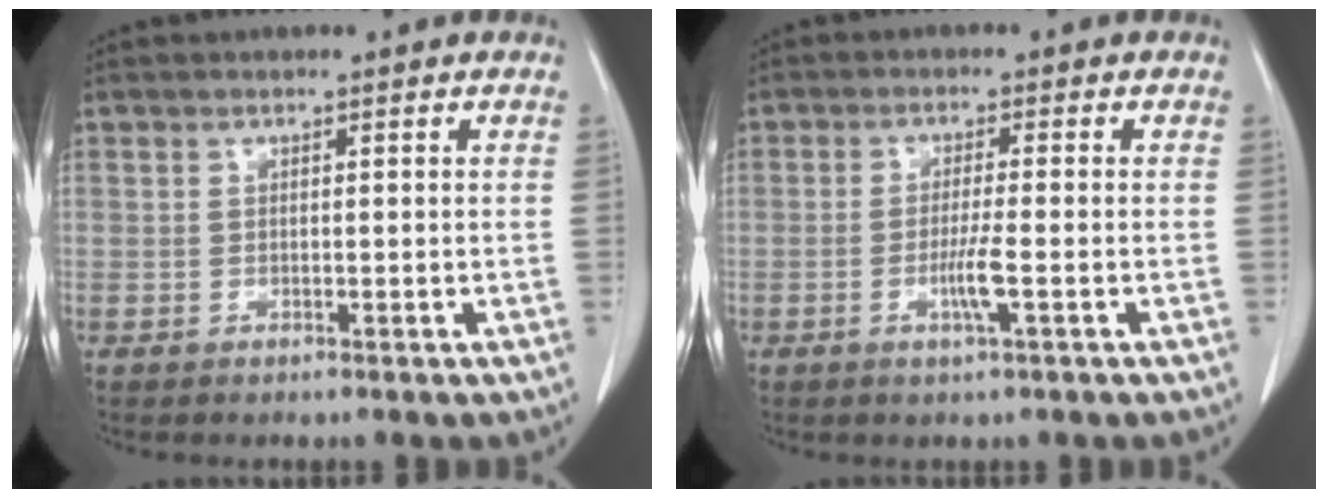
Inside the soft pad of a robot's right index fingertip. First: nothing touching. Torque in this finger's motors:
{"motor_torque": [1.02, -0.26, 0.43, 0.12]}